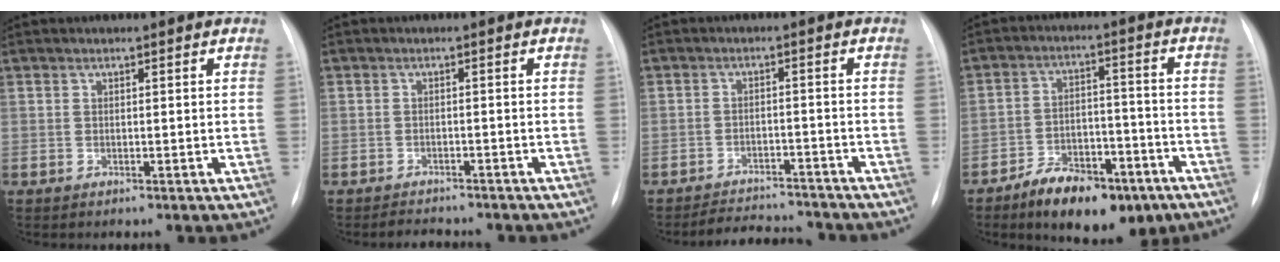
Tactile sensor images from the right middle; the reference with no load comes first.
{"total": 3.7, "force": [-3.4, 1.3, 0.8], "torque": [-0.012, -0.005, -0.046]}
{"total": 7.9, "force": [-7.6, 2.0, 1.3], "torque": [-0.015, 0.005, -0.106]}
{"total": 12.7, "force": [-8.3, 5.7, 7.7], "torque": [-0.114, 0.011, -0.127]}